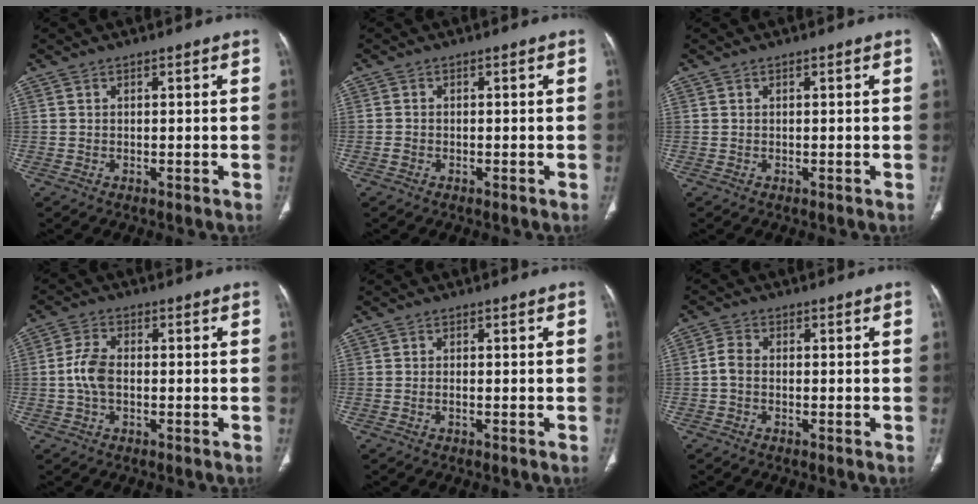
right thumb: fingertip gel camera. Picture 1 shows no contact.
{"total": 0.8, "force": [-0.5, 0.5, 0.3], "torque": [-0.009, 0.001, -0.011]}
{"total": 0.0}
{"total": 5.3, "force": [-0.6, 3.1, 4.2], "torque": [-0.094, 0.013, -0.017]}
{"total": 0.6, "force": [-0.3, 0.2, 0.5], "torque": [-0.012, 0.002, -0.004]}
{"total": 2.6, "force": [-0.6, 1.8, 1.8], "torque": [-0.037, 0.008, -0.019]}